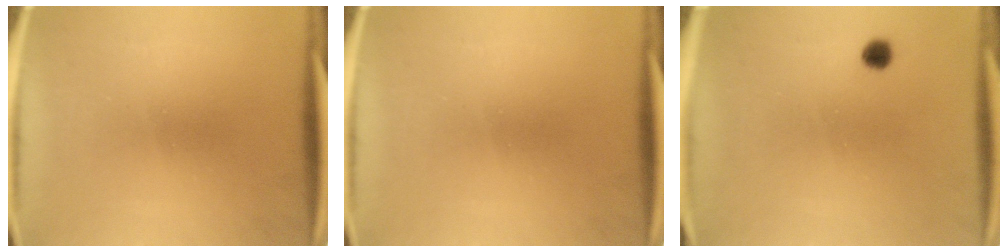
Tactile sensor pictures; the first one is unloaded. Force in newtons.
{"total": 0.0}
{"total": 1.8}